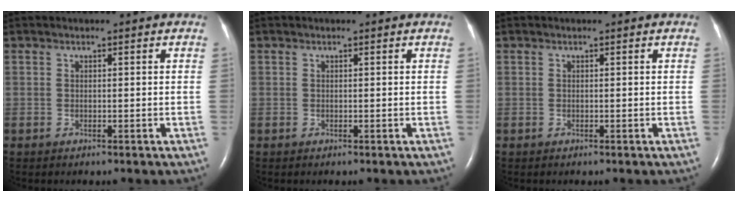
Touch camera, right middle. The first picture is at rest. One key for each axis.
{"total": 0.0}
{"total": 0.0}